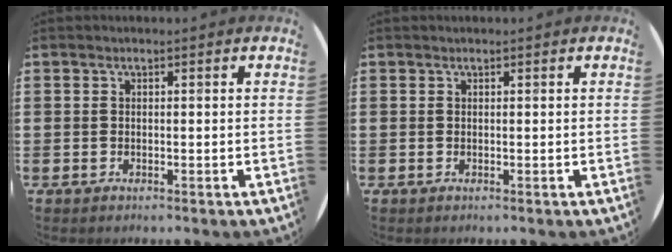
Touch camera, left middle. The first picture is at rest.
{"total": 0.0}